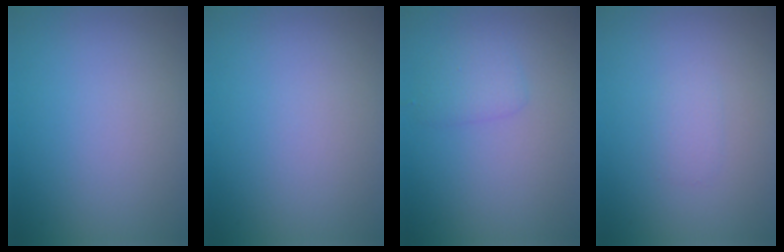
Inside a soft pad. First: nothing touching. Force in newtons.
{"total": 0.0}
{"total": 1.6, "press": 1.6, "slide": 0.1}
{"total": 1.0, "press": 1.0, "slide": 0.0}